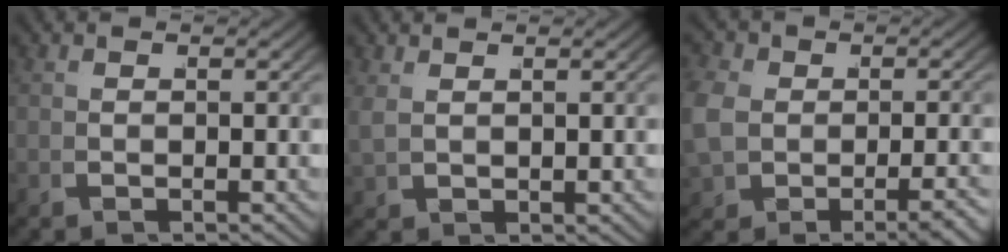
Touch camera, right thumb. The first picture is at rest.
{"total": 1.7, "force": [1.4, 0.6, 0.8], "torque": [-0.017, 0.008, 0.030]}
{"total": 4.6, "force": [-1.2, 3.5, 2.7], "torque": [-0.068, -0.012, -0.015]}